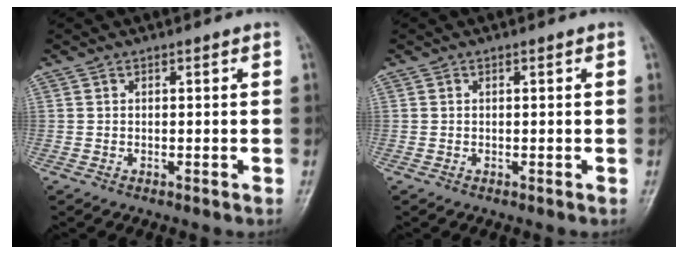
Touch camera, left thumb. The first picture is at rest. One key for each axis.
{"total": 0.0}